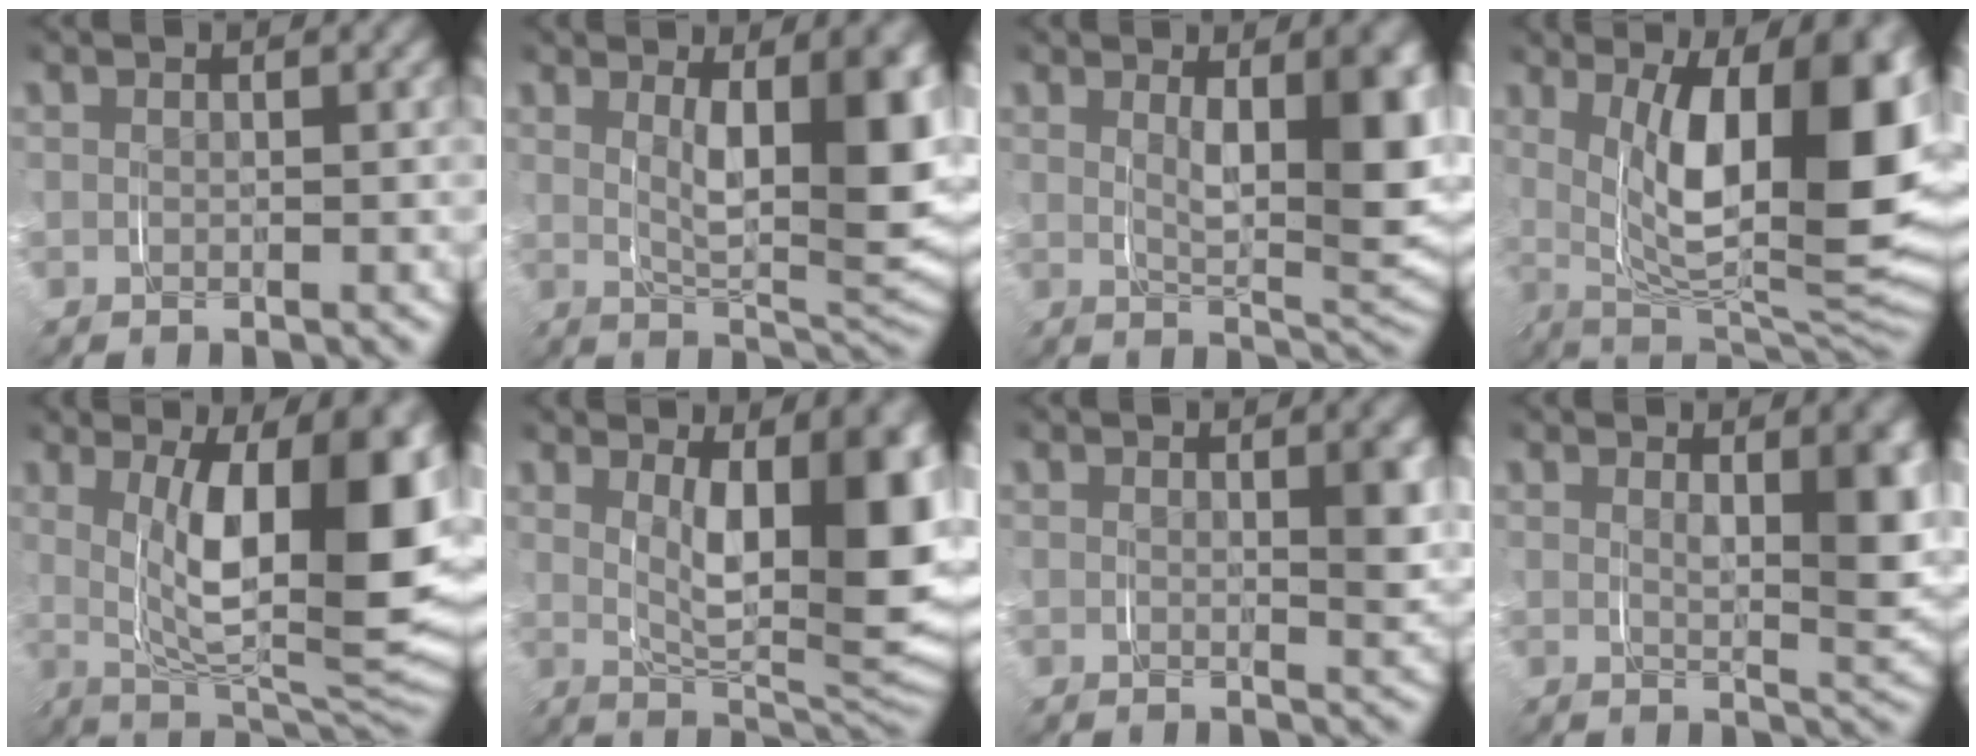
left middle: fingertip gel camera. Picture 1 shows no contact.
{"total": 9.1, "force": [1.0, 3.2, 8.4], "torque": [-0.122, -0.021, 0.021]}
{"total": 7.4, "force": [1.4, 2.4, 6.8], "torque": [-0.094, -0.017, 0.023]}
{"total": 15.6, "force": [1.6, 7.6, 13.6], "torque": [-0.206, -0.020, 0.035]}
{"total": 14.3, "force": [1.3, 6.2, 12.9], "torque": [-0.193, -0.019, 0.033]}
{"total": 11.1, "force": [0.8, 4.8, 10.0], "torque": [-0.143, -0.033, 0.023]}
{"total": 2.0, "force": [0.6, 0.3, 1.9], "torque": [-0.023, -0.009, 0.008]}
{"total": 4.3, "force": [1.4, 1.1, 3.9], "torque": [-0.057, -0.018, 0.025]}